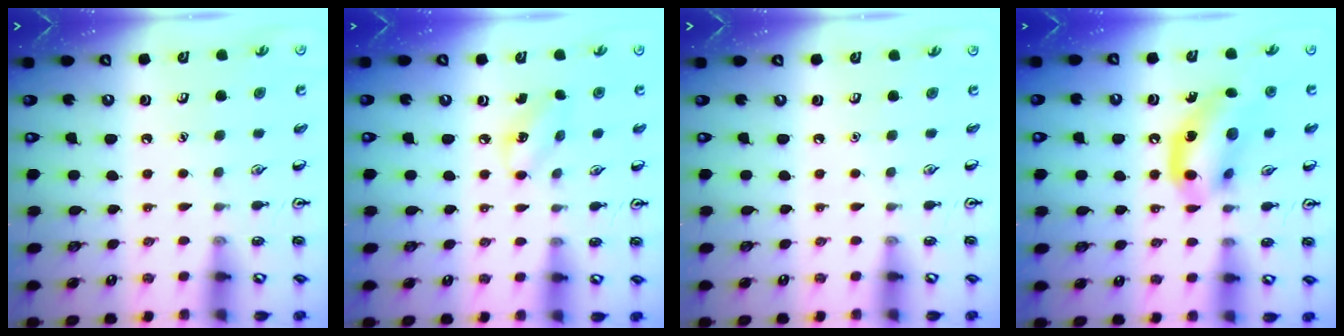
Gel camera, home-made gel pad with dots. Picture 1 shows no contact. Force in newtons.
{"total": 3.7, "press": 3.5, "slide": 1.3}
{"total": 0.0}
{"total": 13.7, "press": 13.3, "slide": 3.2}